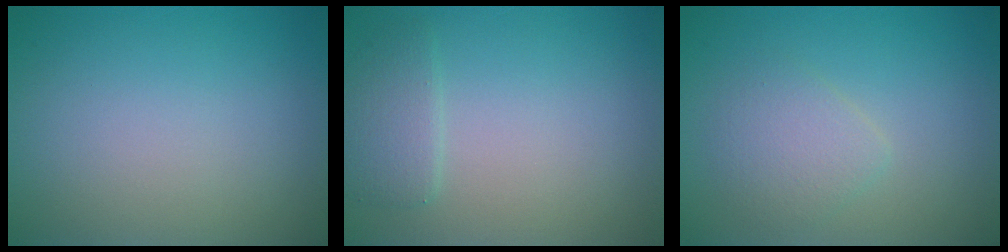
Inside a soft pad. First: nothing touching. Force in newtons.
{"total": 2.0, "press": 2.0, "slide": 0.1}
{"total": 2.3, "press": 2.3, "slide": 0.1}